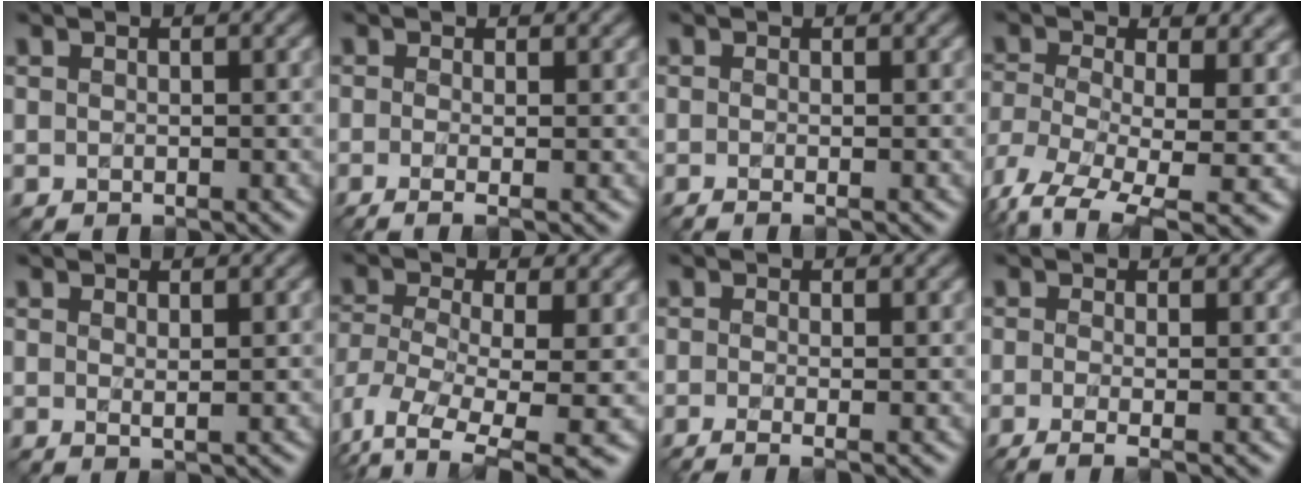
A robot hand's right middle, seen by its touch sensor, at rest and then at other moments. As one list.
[{"total": 3.1, "force": [-0.5, 1.2, 2.8], "torque": [-0.034, -0.006, -0.017]}, {"total": 1.7, "force": [-0.3, 0.8, 1.5], "torque": [-0.010, -0.010, -0.018]}, {"total": 10.7, "force": [-3.6, 5.1, 8.7], "torque": [-0.191, -0.019, -0.046]}, {"total": 0.7, "force": [0.4, 0.1, 0.6], "torque": [-0.011, -0.002, 0.007]}, {"total": 8.5, "force": [-4.4, 3.7, 6.3], "torque": [-0.138, -0.017, -0.068]}, {"total": 2.9, "force": [-0.7, 1.2, 2.5], "torque": [-0.031, -0.012, -0.016]}, {"total": 3.3, "force": [-0.8, 1.2, 3.0], "torque": [-0.040, -0.008, -0.024]}]